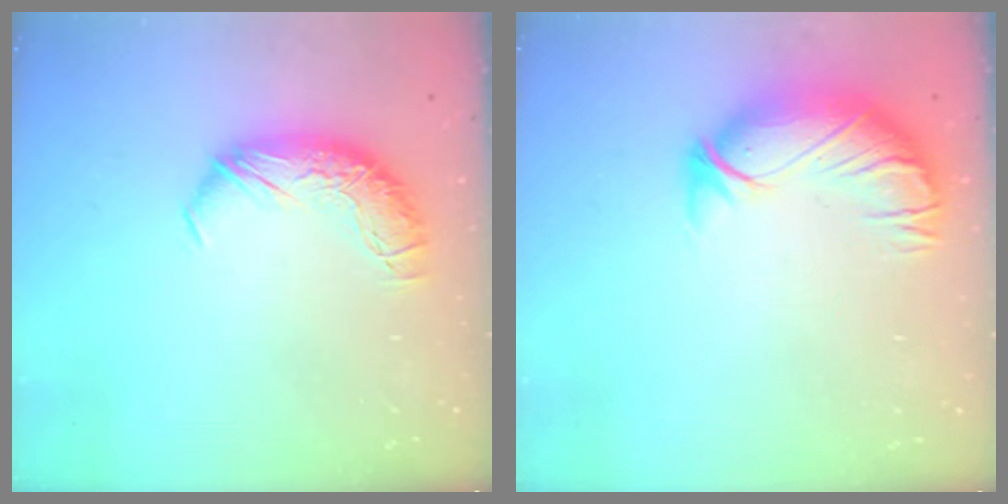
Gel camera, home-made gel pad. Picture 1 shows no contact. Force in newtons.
{"total": 3.0, "press": 0.4, "slide": 2.9}